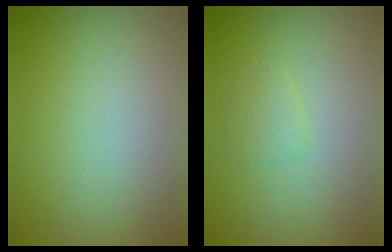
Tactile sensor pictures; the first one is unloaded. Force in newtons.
{"total": 1.1, "press": 1.1, "slide": 0.0}